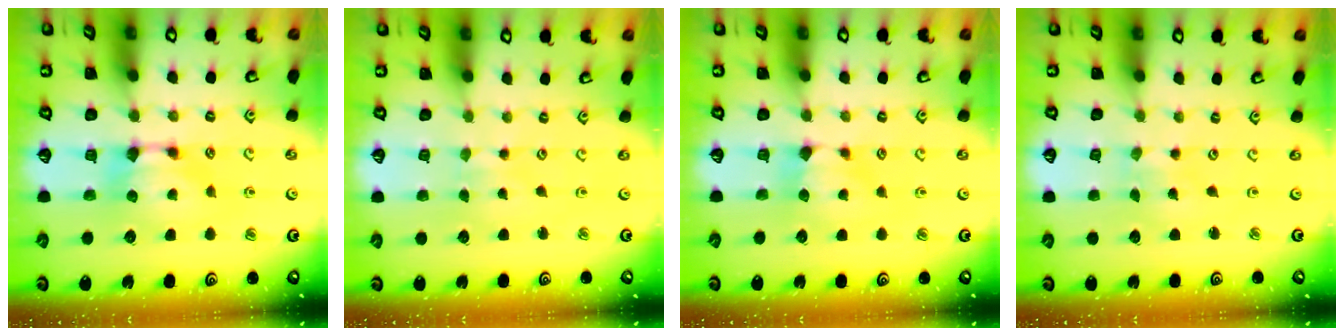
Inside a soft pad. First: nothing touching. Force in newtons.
{"total": 3.5, "press": 3.5, "slide": 0.1}
{"total": 0.9, "press": 0.8, "slide": 0.5}
{"total": 5.3, "press": 5.2, "slide": 0.2}